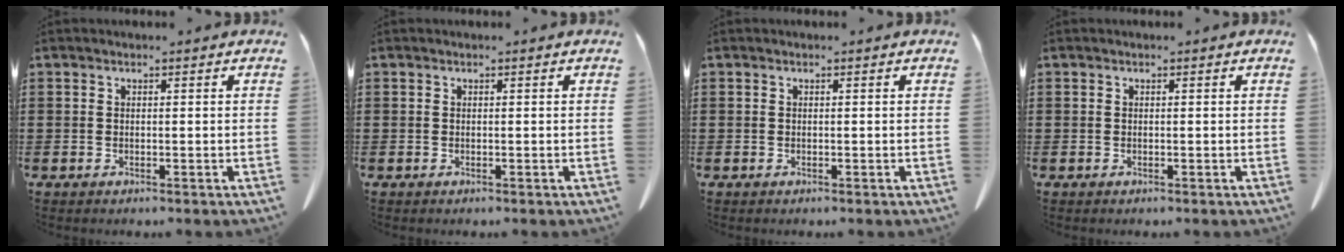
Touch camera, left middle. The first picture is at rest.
{"total": 0.0}
{"total": 0.0}
{"total": 0.0}